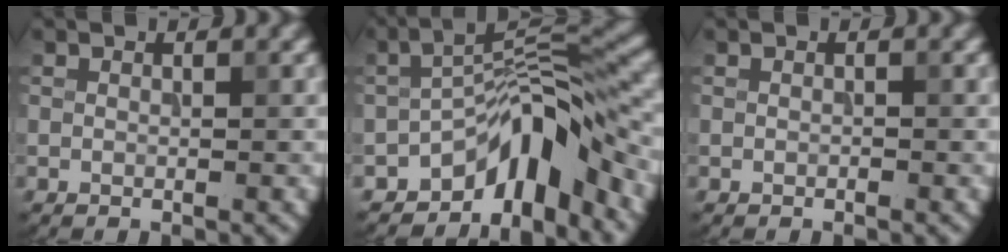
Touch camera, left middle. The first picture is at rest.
{"total": 8.0, "force": [-5.4, 3.0, 5.1], "torque": [-0.055, 0.013, -0.098]}
{"total": 0.0}